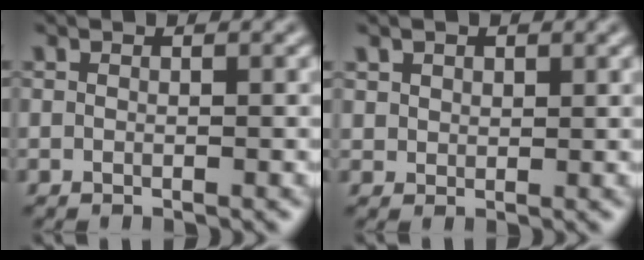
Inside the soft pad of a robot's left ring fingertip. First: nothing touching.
{"total": 1.8, "force": [1.1, 1.3, 0.4], "torque": [-0.013, -0.005, 0.027]}